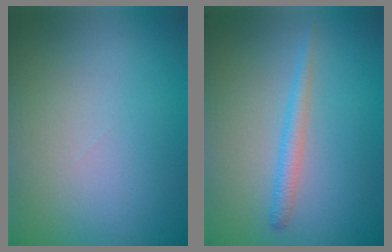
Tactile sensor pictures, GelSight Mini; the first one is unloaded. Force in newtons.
{"total": 1.7, "press": 1.7, "slide": 0.0}